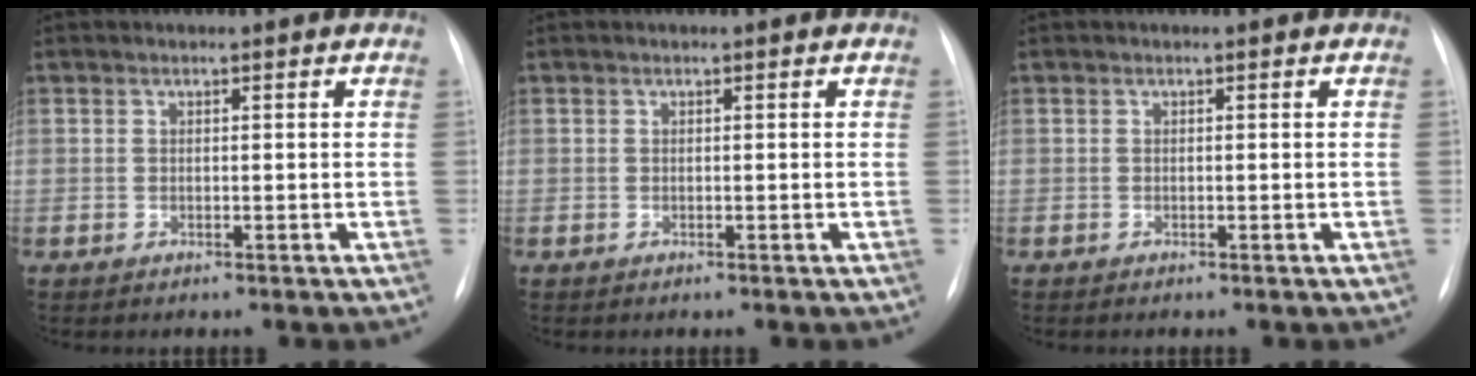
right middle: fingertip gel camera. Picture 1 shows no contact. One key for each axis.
{"total": 0.0}
{"total": 0.0}